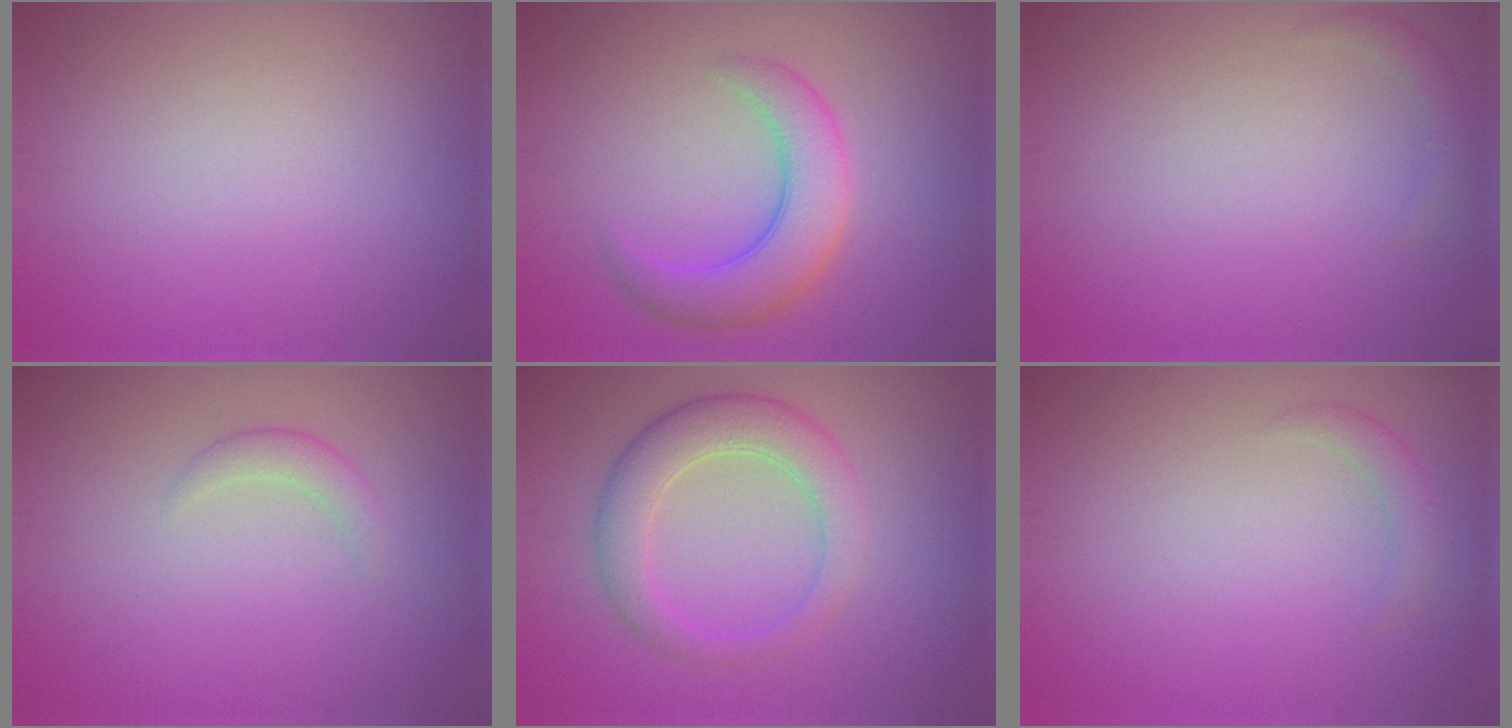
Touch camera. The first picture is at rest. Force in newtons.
{"total": 5.2, "press": 5.2, "slide": 0.1}
{"total": 1.1, "press": 1.1, "slide": 0.1}
{"total": 1.3, "press": 1.3, "slide": 0.1}
{"total": 4.5, "press": 4.5, "slide": 0.2}
{"total": 1.3, "press": 1.3, "slide": 0.1}